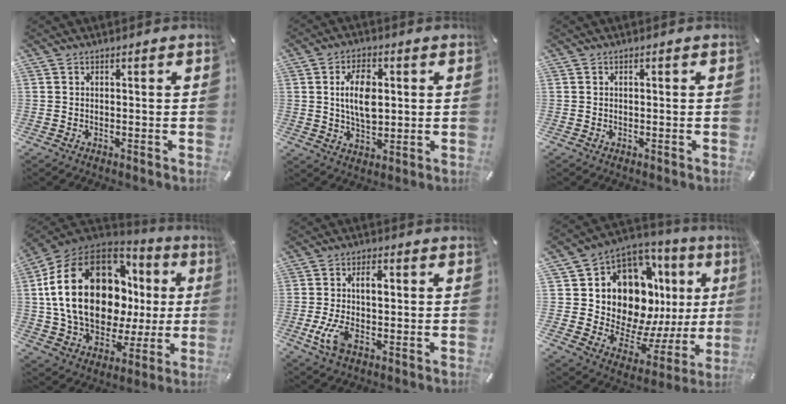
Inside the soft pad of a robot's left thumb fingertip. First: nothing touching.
{"total": 9.5, "force": [1.5, 5.9, 7.3], "torque": [-0.144, -0.002, 0.020]}
{"total": 0.5, "force": [-0.1, 0.3, 0.4], "torque": [-0.008, -0.001, -0.002]}
{"total": 26.2, "force": [5.8, 17.3, 18.8], "torque": [-0.370, -0.025, 0.119]}
{"total": 8.5, "force": [-0.4, 4.5, 7.1], "torque": [-0.145, -0.005, -0.015]}
{"total": 15.7, "force": [7.1, 10.9, 8.9], "torque": [-0.138, -0.082, 0.135]}